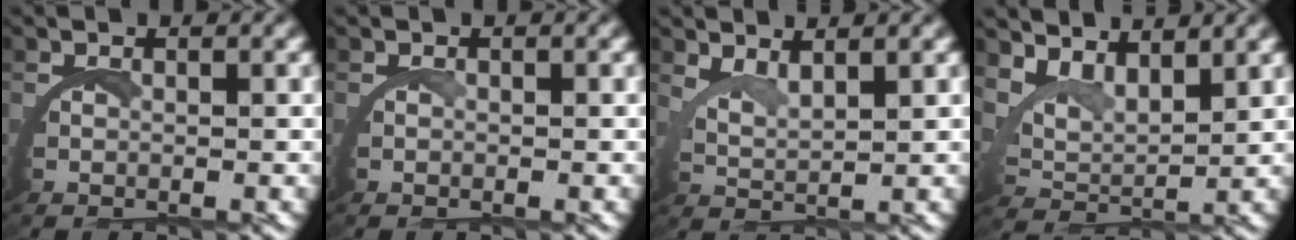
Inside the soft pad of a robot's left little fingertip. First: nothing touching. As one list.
[{"total": 0.0}, {"total": 2.7, "force": [2.5, 0.1, 1.0], "torque": [-0.033, -0.005, 0.047]}, {"total": 4.8, "force": [3.7, 2.2, 2.0], "torque": [-0.060, -0.002, 0.061]}]